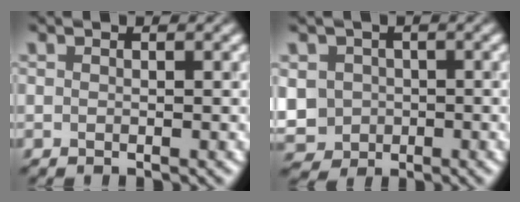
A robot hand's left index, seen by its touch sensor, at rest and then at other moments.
{"total": 5.6, "force": [-0.8, 5.1, 2.0], "torque": [-0.051, 0.000, -0.034]}